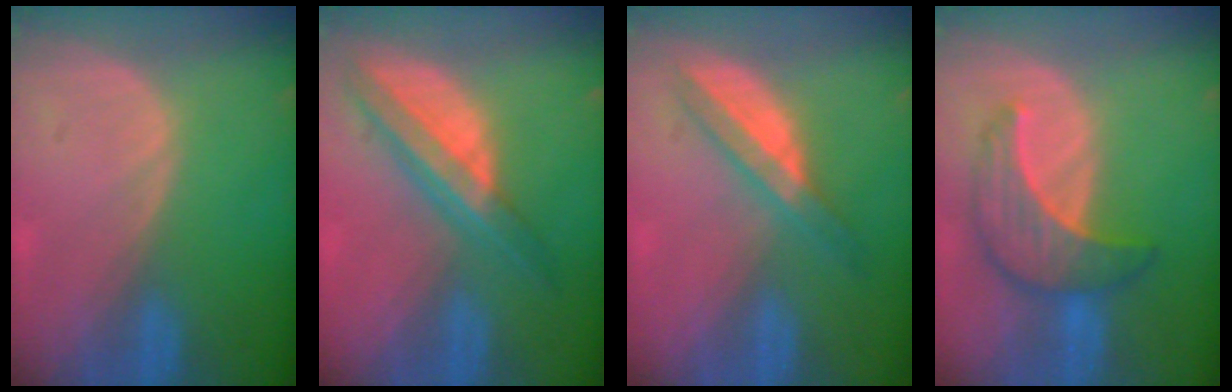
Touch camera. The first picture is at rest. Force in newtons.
{"total": 8.0, "press": 6.8, "slide": 4.3}
{"total": 6.2, "press": 5.4, "slide": 3.0}
{"total": 7.4, "press": 7.4, "slide": 0.2}